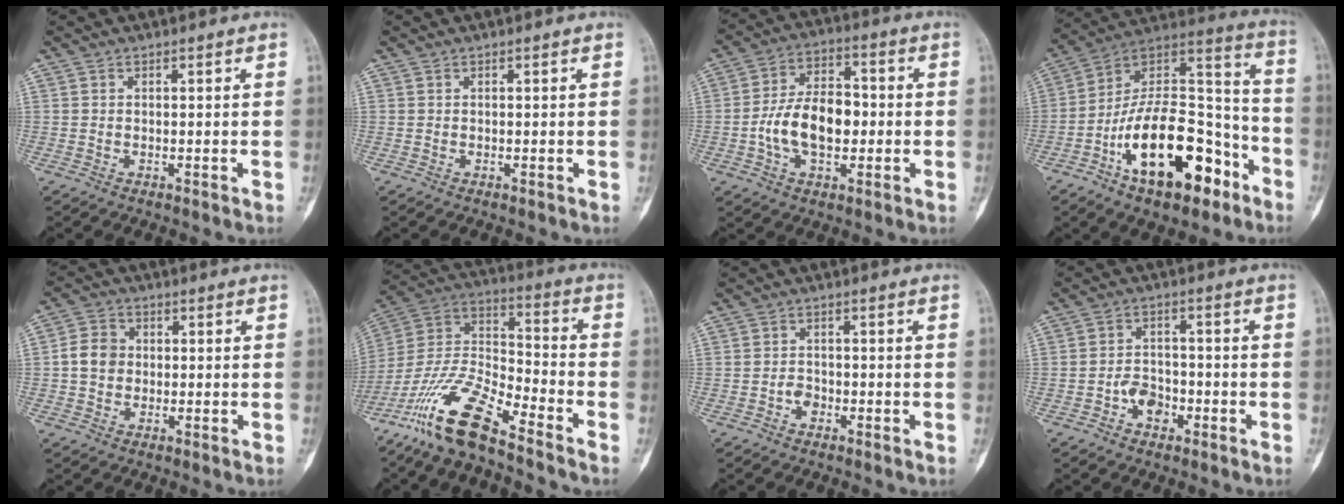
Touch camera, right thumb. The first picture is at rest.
{"total": 0.0}
{"total": 12.6, "force": [-1.7, 7.6, 9.9], "torque": [-0.160, 0.028, -0.035]}
{"total": 24.8, "force": [-11.5, 12.1, 18.4], "torque": [-0.289, 0.090, -0.184]}
{"total": 5.7, "force": [-0.1, 4.8, 2.9], "torque": [-0.040, 0.012, -0.007]}
{"total": 16.4, "force": [-12.2, 3.7, 10.2], "torque": [-0.199, 0.071, -0.240]}
{"total": 2.1, "force": [-1.1, 1.5, 0.9], "torque": [-0.005, 0.009, -0.024]}
{"total": 4.7, "force": [-2.3, 3.4, 2.3], "torque": [-0.013, 0.023, -0.046]}